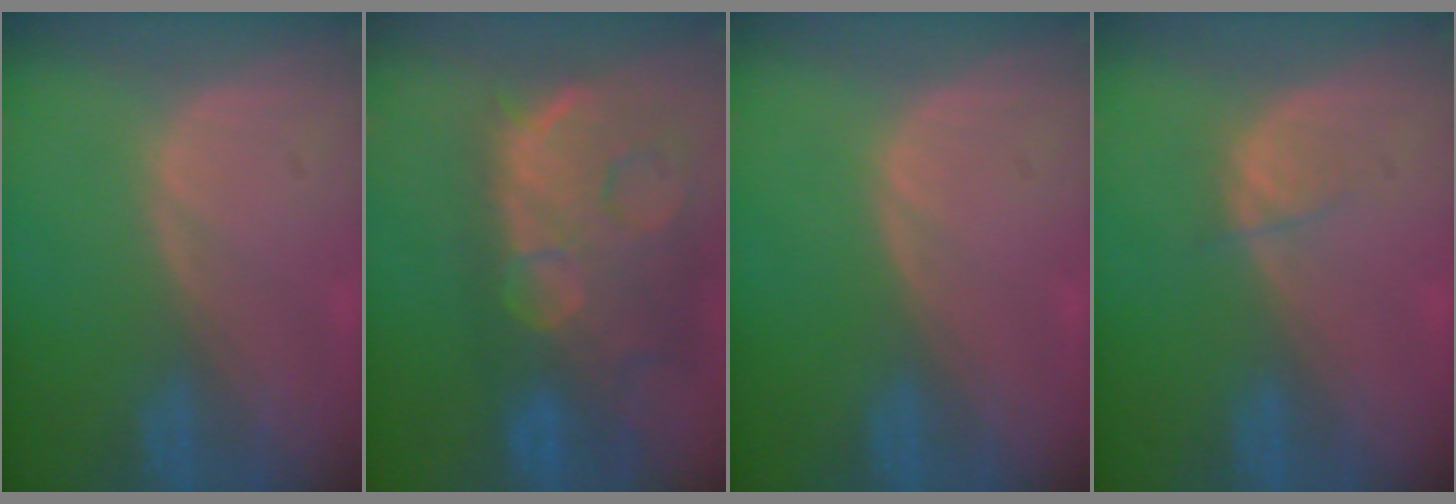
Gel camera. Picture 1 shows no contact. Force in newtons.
{"total": 14.7, "press": 11.9, "slide": 8.6}
{"total": 0.0}
{"total": 1.6, "press": 1.5, "slide": 0.2}